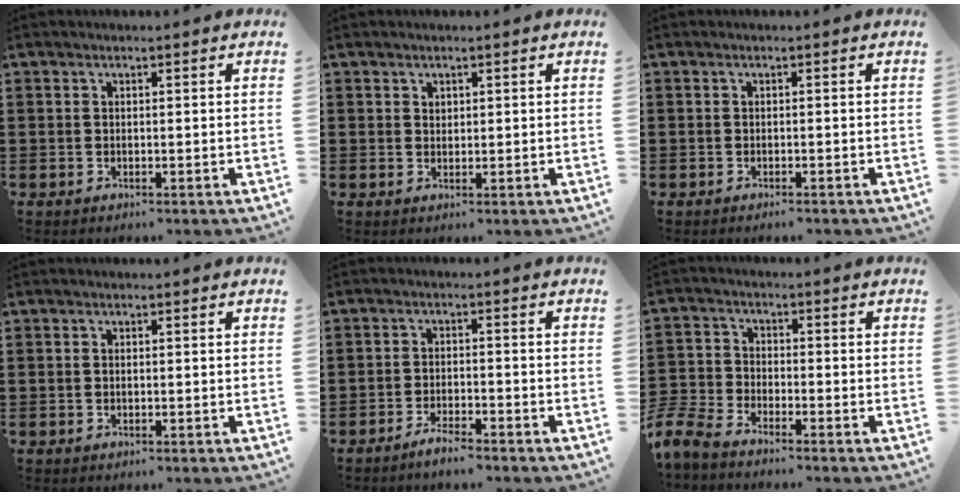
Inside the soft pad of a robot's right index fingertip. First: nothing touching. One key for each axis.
{"total": 0.9, "fx": 0.6, "fy": 0.7, "fz": 0.2, "tx": -0.006, "ty": 0.001, "tz": 0.012}
{"total": 0.6, "fx": -0.6, "fy": 0.1, "fz": 0.2, "tx": -0.007, "ty": -0.003, "tz": -0.011}
{"total": 0.5, "fx": -0.1, "fy": 0.1, "fz": 0.5, "tx": -0.012, "ty": -0.003, "tz": -0.001}
{"total": 2.6, "fx": -2.4, "fy": 0.1, "fz": 0.9, "tx": -0.018, "ty": 0.006, "tz": -0.047}
{"total": 4.8, "fx": -4.7, "fy": 0.5, "fz": 1.1, "tx": -0.056, "ty": -0.012, "tz": -0.102}